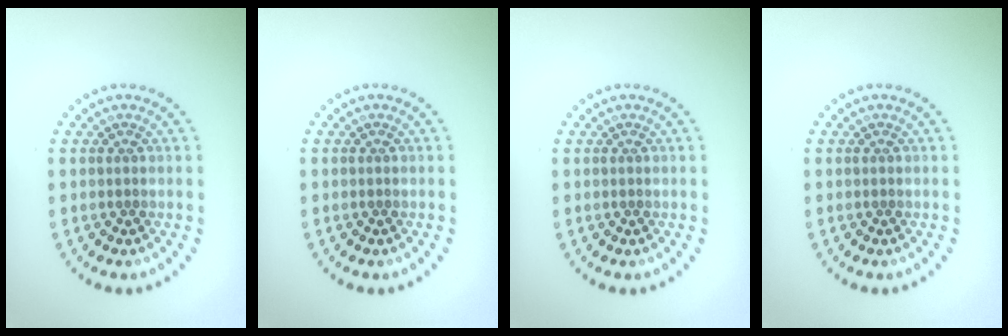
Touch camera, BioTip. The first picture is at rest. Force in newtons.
{"total": 0.0}
{"total": 0.0}
{"total": 0.0}